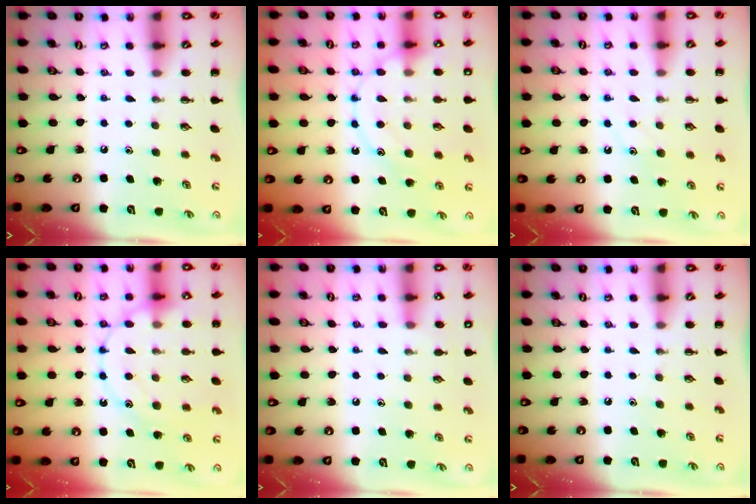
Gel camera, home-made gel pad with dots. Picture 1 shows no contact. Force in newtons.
{"total": 14.2, "press": 14.2, "slide": 0.9}
{"total": 8.4, "press": 8.3, "slide": 0.9}
{"total": 17.1, "press": 17.0, "slide": 1.1}
{"total": 8.5, "press": 8.1, "slide": 2.5}
{"total": 0.0}